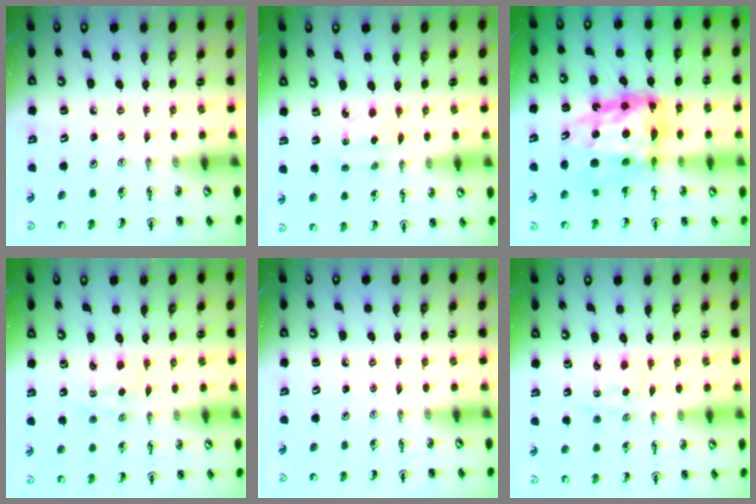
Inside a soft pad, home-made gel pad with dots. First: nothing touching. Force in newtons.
{"total": 2.1, "press": 2.0, "slide": 0.7}
{"total": 14.8, "press": 14.7, "slide": 1.3}
{"total": 0.9, "press": 0.7, "slide": 0.5}
{"total": 0.0}
{"total": 1.0, "press": 0.9, "slide": 0.3}